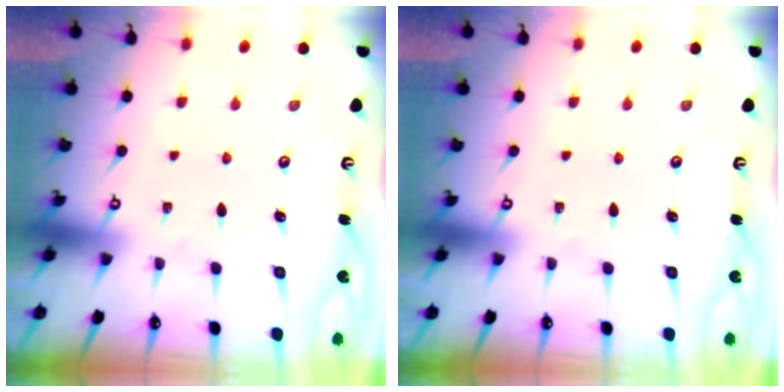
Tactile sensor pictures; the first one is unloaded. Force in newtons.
{"total": 0.0}